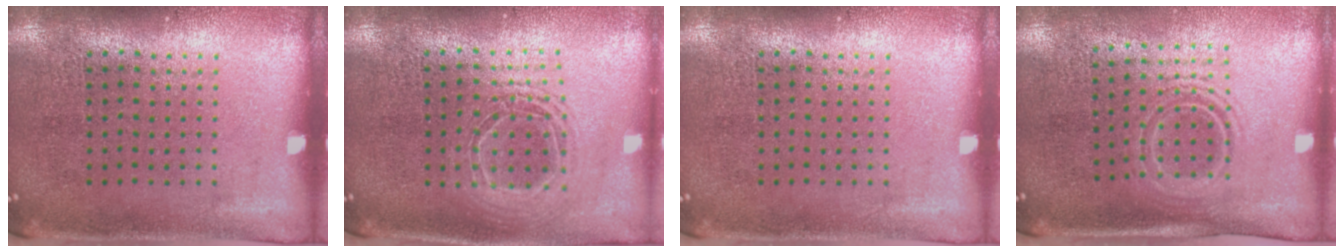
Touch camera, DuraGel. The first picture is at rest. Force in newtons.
{"total": 1.6, "press": 1.3, "slide": 0.8}
{"total": 0.0}
{"total": 1.6, "press": 1.2, "slide": 1.1}